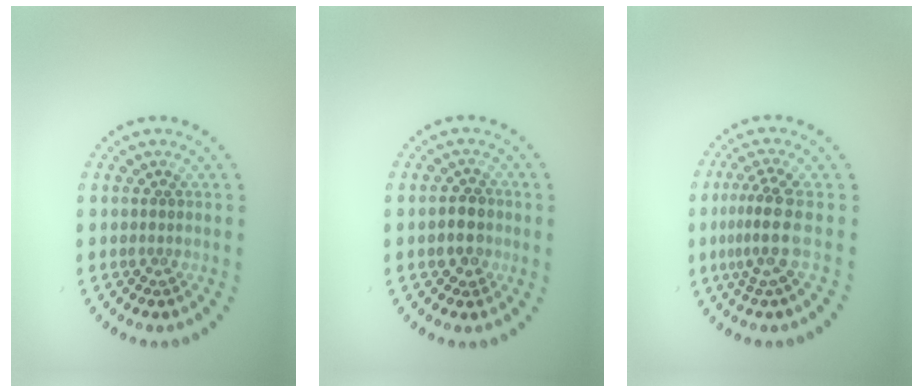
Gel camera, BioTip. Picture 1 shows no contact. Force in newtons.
{"total": 2.0, "press": 1.9, "slide": 0.4}
{"total": 3.2, "press": 2.4, "slide": 2.2}